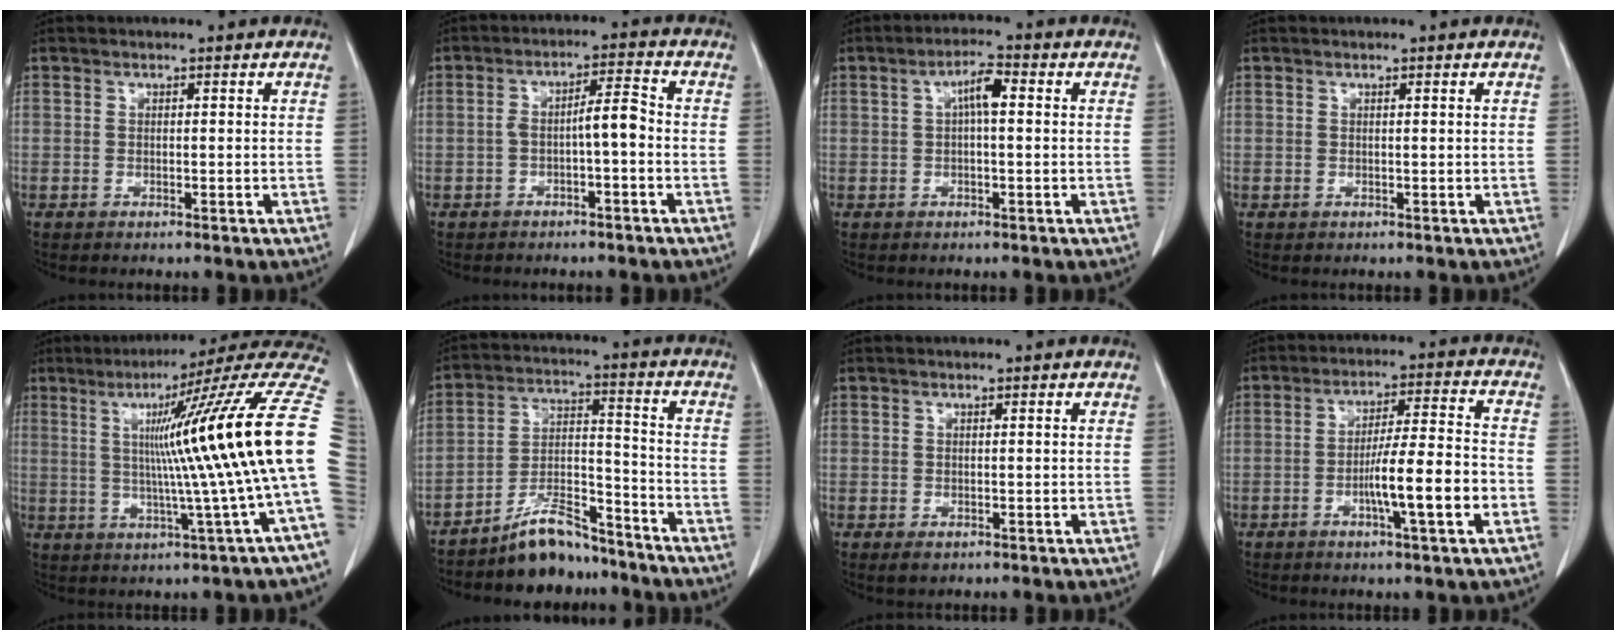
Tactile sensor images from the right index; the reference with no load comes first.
{"total": 4.6, "force": [-1.1, 0.7, 4.3], "torque": [-0.072, 0.019, -0.015]}
{"total": 3.9, "force": [0.6, 0.8, 3.8], "torque": [-0.067, 0.011, 0.007]}
{"total": 0.0}
{"total": 21.4, "force": [2.0, -2.6, 21.1], "torque": [-0.226, 0.028, 0.018]}
{"total": 9.3, "force": [-8.1, 2.1, 4.0], "torque": [-0.080, 0.011, -0.146]}
{"total": 1.1, "force": [-0.2, 0.7, 0.8], "torque": [-0.009, -0.001, 0.001]}
{"total": 9.9, "force": [-3.3, 0.2, 9.4], "torque": [-0.155, 0.004, -0.053]}